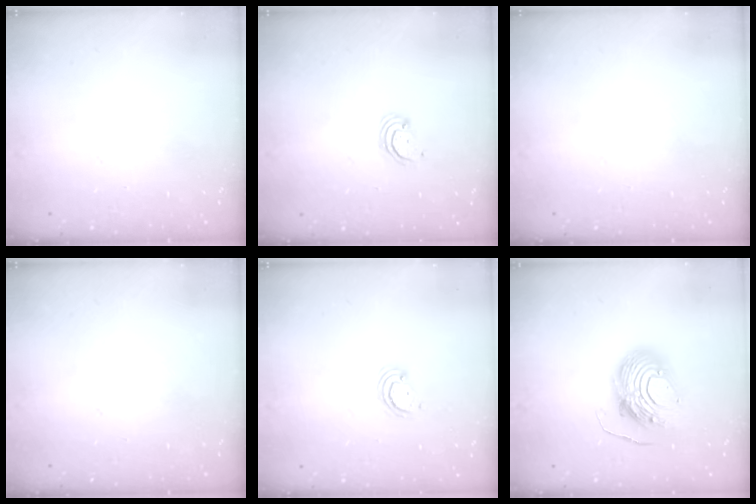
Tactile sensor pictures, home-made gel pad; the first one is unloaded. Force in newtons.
{"total": 2.3, "press": 2.3, "slide": 0.2}
{"total": 0.0}
{"total": 0.0}
{"total": 2.5, "press": 2.5, "slide": 0.3}
{"total": 12.0, "press": 11.9, "slide": 1.3}